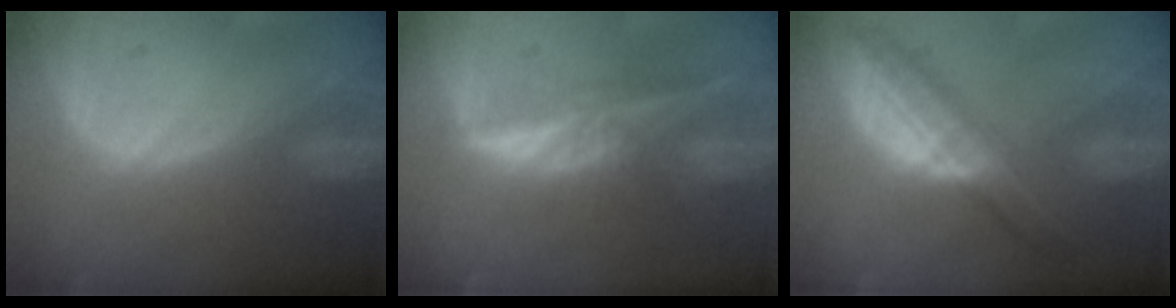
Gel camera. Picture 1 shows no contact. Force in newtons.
{"total": 6.0, "press": 5.4, "slide": 2.6}
{"total": 7.6, "press": 7.6, "slide": 0.3}